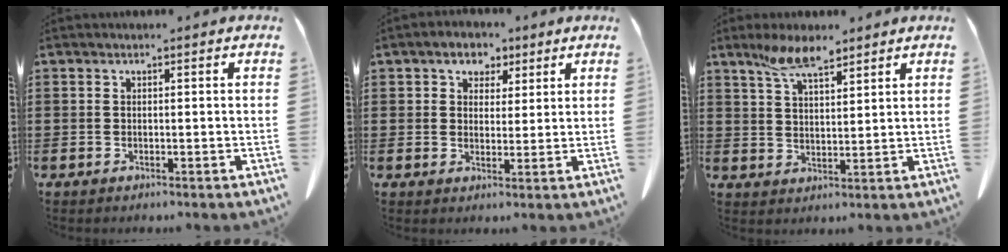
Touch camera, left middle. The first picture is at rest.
{"total": 3.9, "force": [2.6, 2.8, 0.9], "torque": [-0.028, 0.010, 0.043]}
{"total": 5.3, "force": [3.6, 1.6, 3.4], "torque": [-0.078, 0.005, 0.065]}